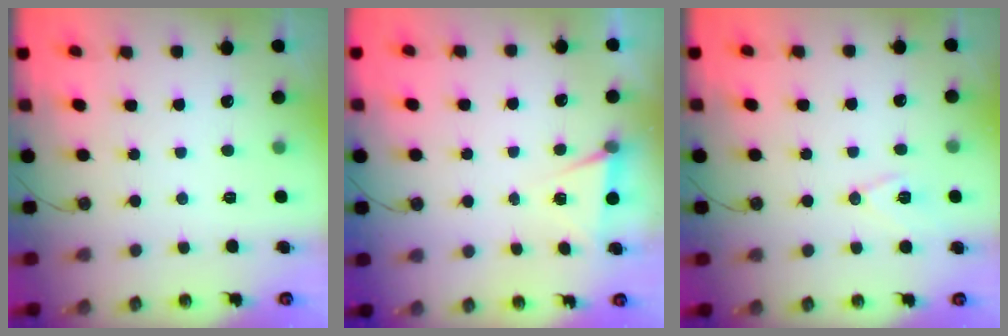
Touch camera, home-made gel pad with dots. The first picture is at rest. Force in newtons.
{"total": 4.9, "press": 1.9, "slide": 4.5}
{"total": 7.8, "press": 7.0, "slide": 3.5}